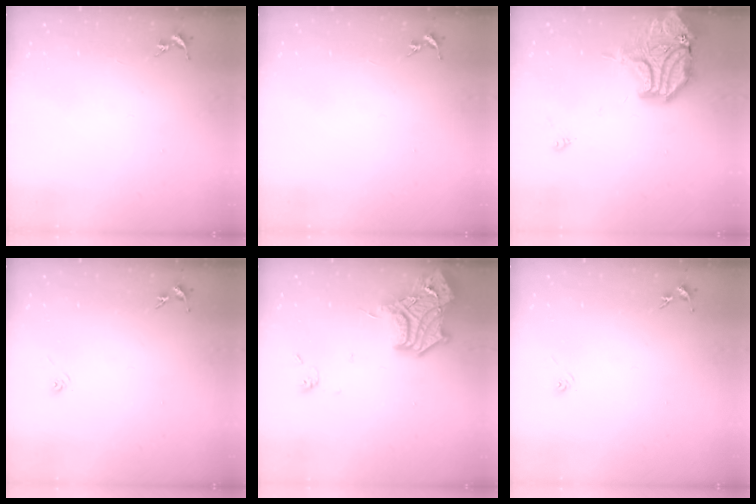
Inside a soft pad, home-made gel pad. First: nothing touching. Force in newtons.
{"total": 0.0}
{"total": 20.7, "press": 20.5, "slide": 3.1}
{"total": 2.9, "press": 2.5, "slide": 1.5}
{"total": 19.1, "press": 19.0, "slide": 1.6}
{"total": 2.9, "press": 2.5, "slide": 1.5}